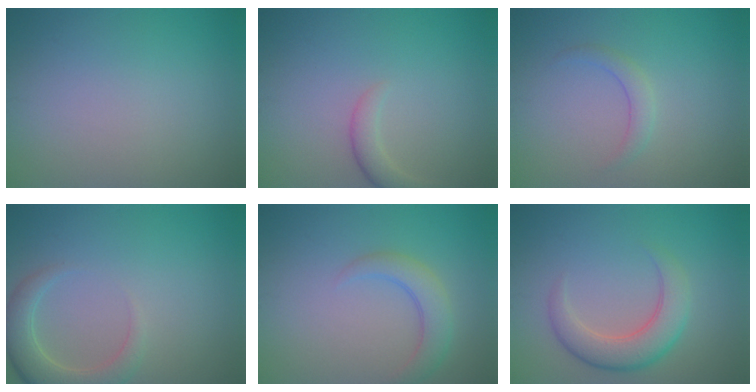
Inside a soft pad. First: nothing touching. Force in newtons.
{"total": 2.0, "press": 2.0, "slide": 0.2}
{"total": 1.5, "press": 1.5, "slide": 0.0}
{"total": 4.0, "press": 3.9, "slide": 0.5}
{"total": 3.0, "press": 3.0, "slide": 0.3}
{"total": 4.4, "press": 4.4, "slide": 0.4}